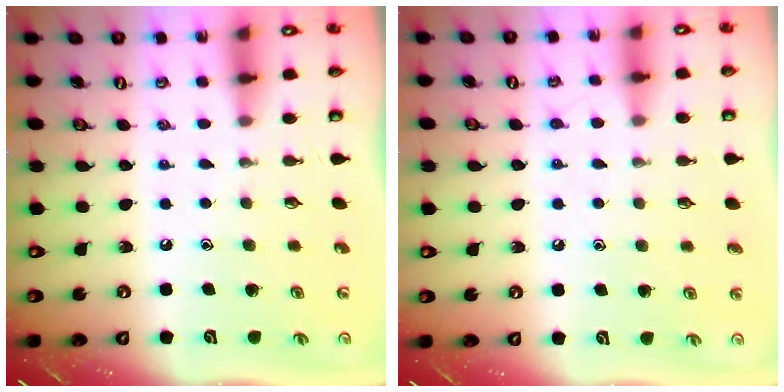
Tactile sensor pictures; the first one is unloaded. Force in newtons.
{"total": 5.4, "press": 5.4, "slide": 0.7}